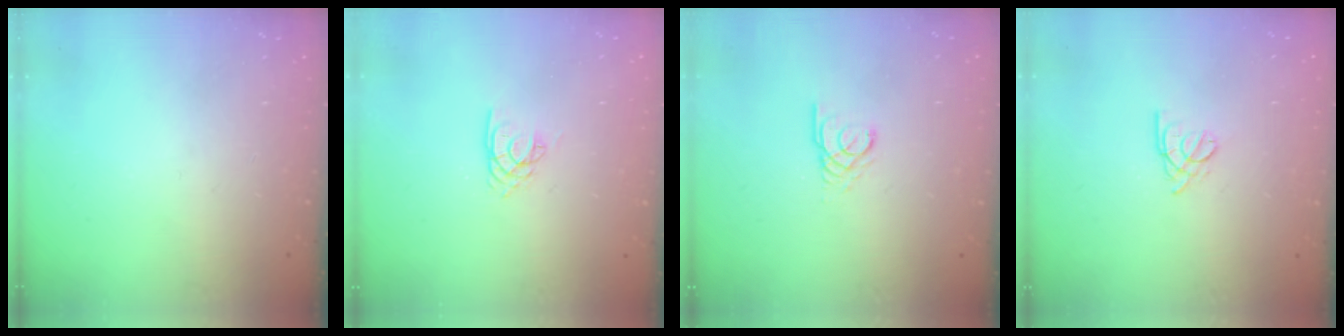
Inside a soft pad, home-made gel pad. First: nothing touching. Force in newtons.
{"total": 2.7, "press": 2.7, "slide": 0.1}
{"total": 2.7, "press": 2.7, "slide": 0.1}
{"total": 1.6, "press": 1.5, "slide": 0.5}